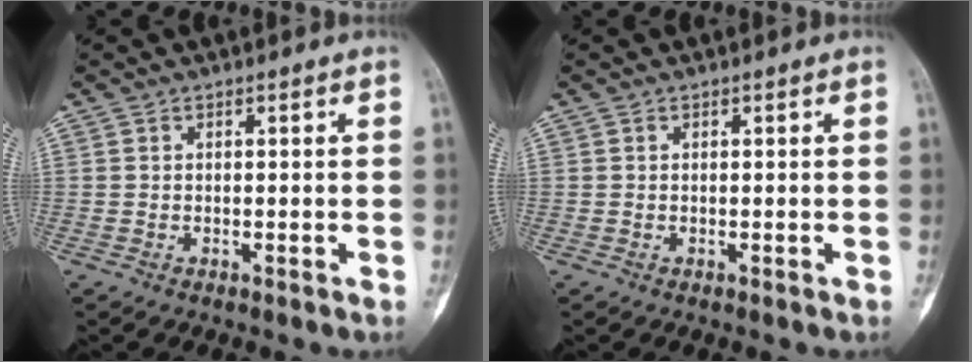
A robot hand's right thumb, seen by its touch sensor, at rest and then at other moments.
{"total": 0.0}